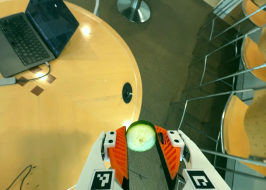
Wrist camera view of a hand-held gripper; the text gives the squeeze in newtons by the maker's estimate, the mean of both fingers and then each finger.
{"total": 9.0, "left": 9.0, "right": 8.9}